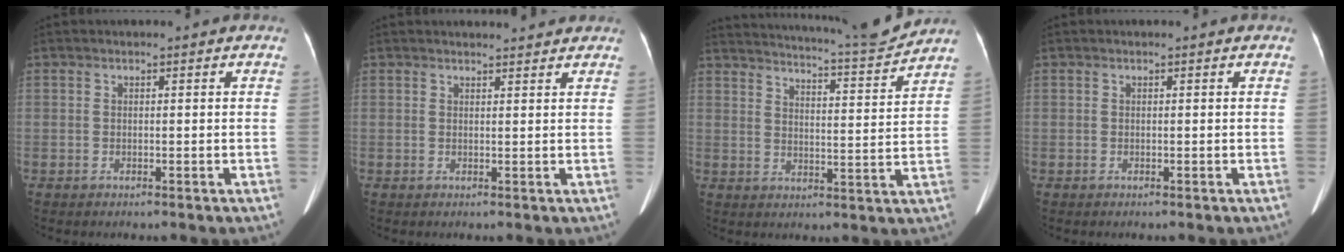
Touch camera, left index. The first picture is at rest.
{"total": 4.0, "force": [3.9, 0.5, 0.9], "torque": [-0.014, 0.014, 0.044]}
{"total": 14.3, "force": [13.7, -1.2, 4.0], "torque": [-0.071, -0.041, 0.190]}
{"total": 0.0}